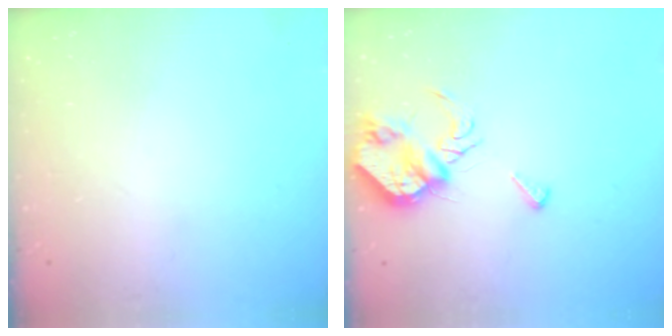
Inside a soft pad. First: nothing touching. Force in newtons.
{"total": 8.1, "press": 8.1, "slide": 0.1}